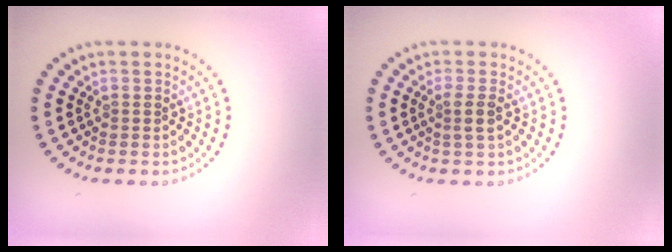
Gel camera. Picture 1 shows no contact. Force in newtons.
{"total": 1.6, "press": 1.3, "slide": 0.9}